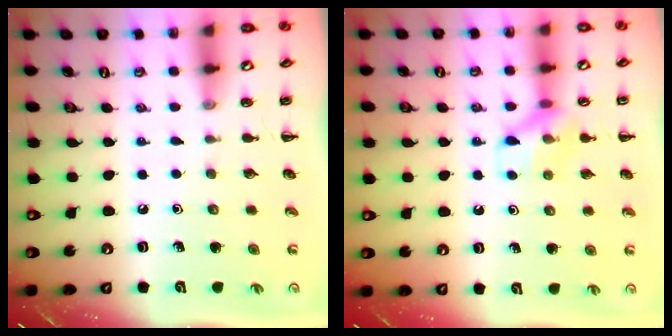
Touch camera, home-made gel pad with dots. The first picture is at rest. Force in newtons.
{"total": 10.2, "press": 10.2, "slide": 0.7}